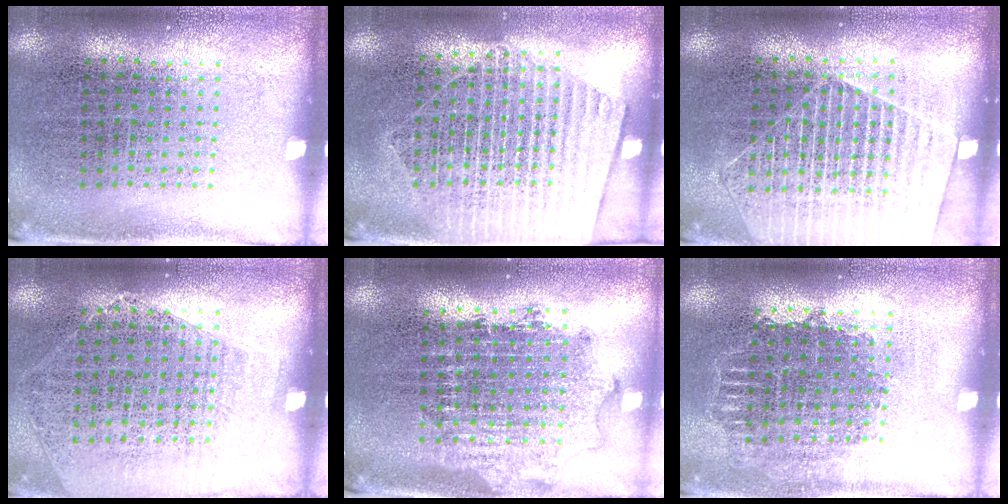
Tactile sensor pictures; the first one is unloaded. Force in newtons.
{"total": 1.6, "press": 1.5, "slide": 0.7}
{"total": 1.6, "press": 1.4, "slide": 0.7}
{"total": 1.2, "press": 1.0, "slide": 0.6}
{"total": 1.8, "press": 1.4, "slide": 1.1}
{"total": 0.9, "press": 0.9, "slide": 0.2}